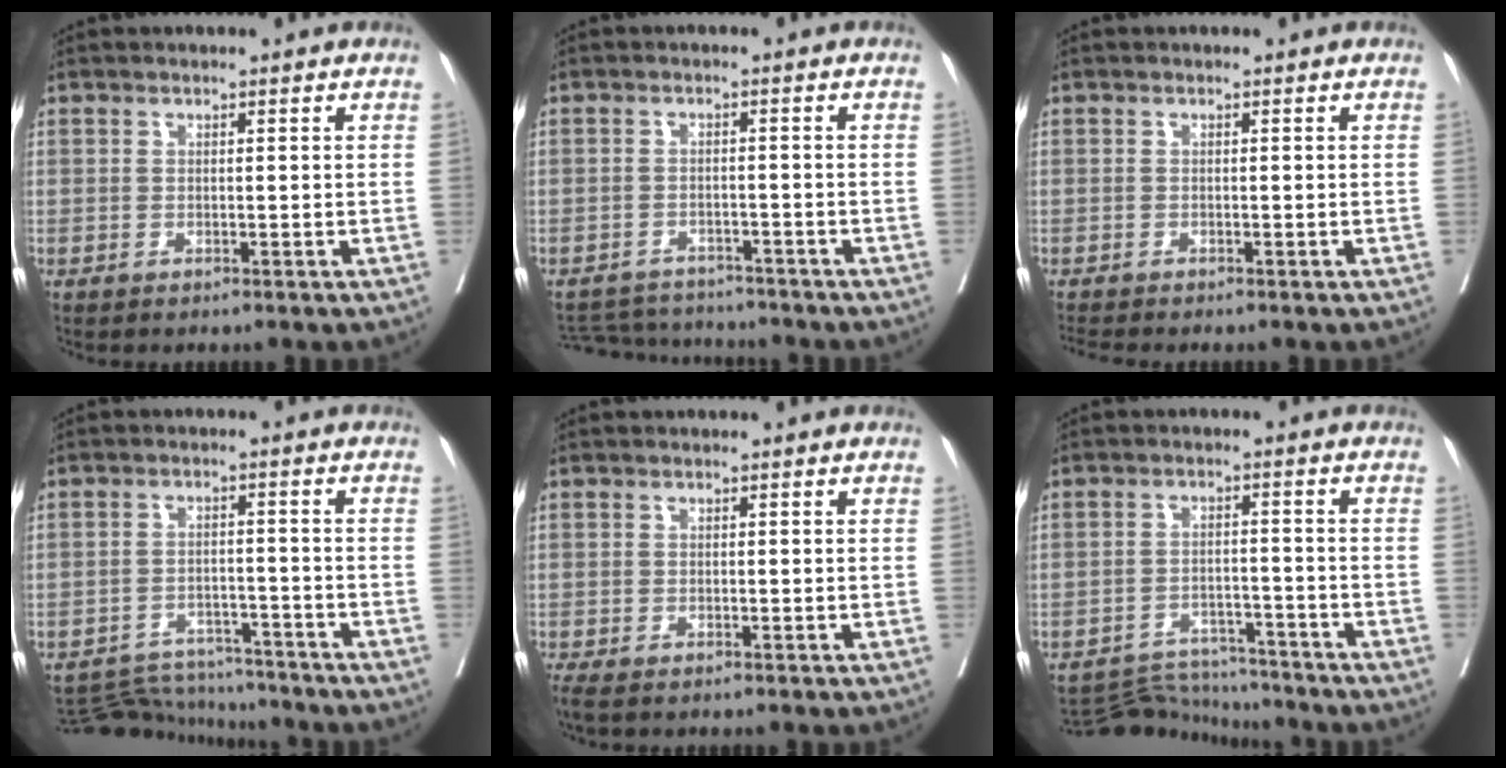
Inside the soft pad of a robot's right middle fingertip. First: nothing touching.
{"total": 7.1, "force": [-7.0, 1.2, 0.6], "torque": [-0.015, 0.003, -0.106]}
{"total": 1.8, "force": [-1.7, -0.3, 0.4], "torque": [-0.010, -0.007, -0.030]}
{"total": 8.9, "force": [-8.8, 1.2, -0.4], "torque": [0.001, 0.006, -0.136]}
{"total": 2.7, "force": [-2.2, 0.6, 1.4], "torque": [-0.031, -0.012, -0.036]}
{"total": 7.7, "force": [-7.6, 0.5, -1.2], "torque": [0.011, 0.006, -0.123]}